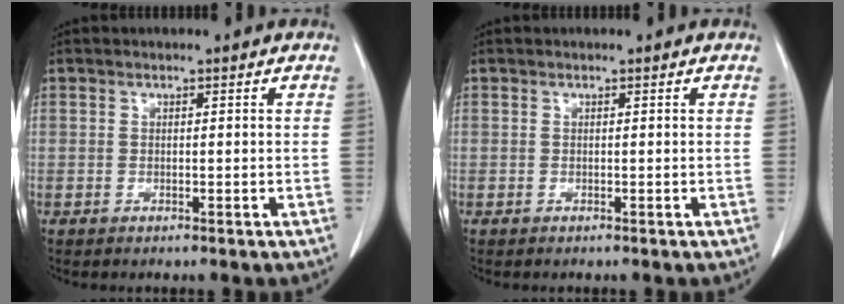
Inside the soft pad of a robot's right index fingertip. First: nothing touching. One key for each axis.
{"total": 0.0}